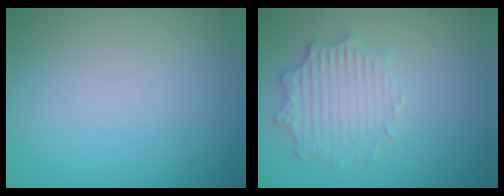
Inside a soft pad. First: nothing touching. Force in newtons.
{"total": 2.9, "press": 2.9, "slide": 0.1}